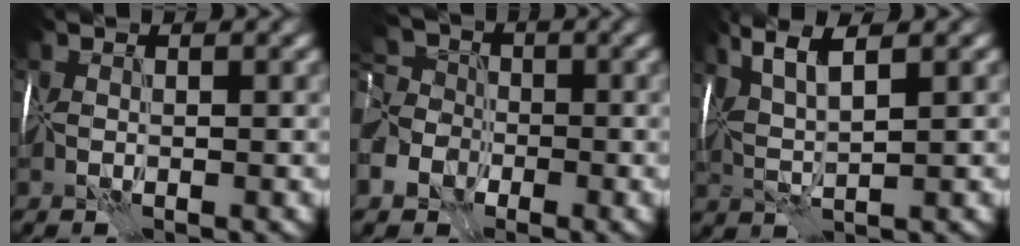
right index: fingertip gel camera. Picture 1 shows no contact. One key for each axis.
{"total": 8.7, "fx": -4.6, "fy": 6.4, "fz": 3.7, "tx": -0.077, "ty": -0.017, "tz": -0.090}
{"total": 4.9, "fx": 2.4, "fy": 1.0, "fz": 4.2, "tx": -0.086, "ty": 0.005, "tz": 0.047}